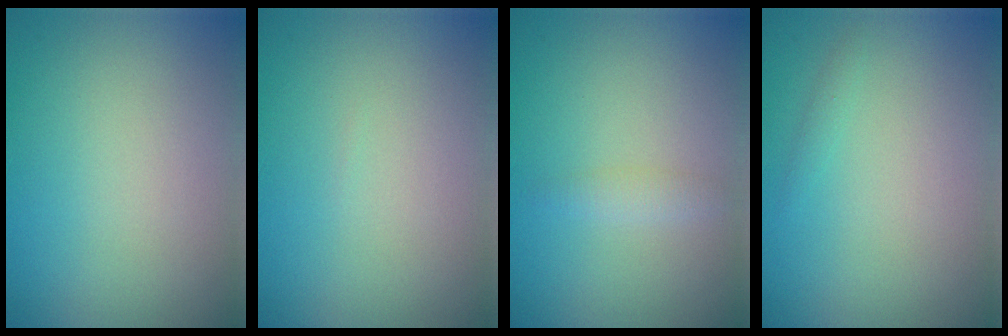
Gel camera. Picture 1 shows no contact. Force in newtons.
{"total": 0.0}
{"total": 1.0, "press": 1.0, "slide": 0.0}
{"total": 0.6, "press": 0.6, "slide": 0.0}